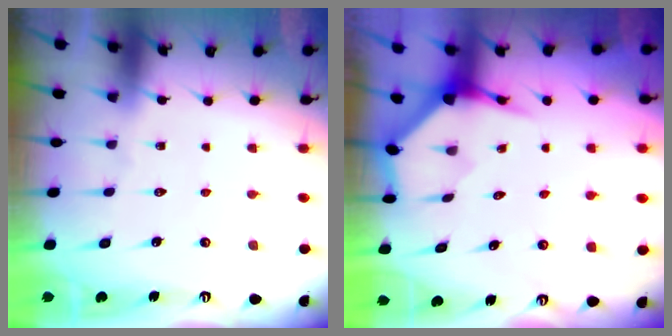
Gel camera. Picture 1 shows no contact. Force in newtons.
{"total": 3.9, "press": 3.9, "slide": 0.5}